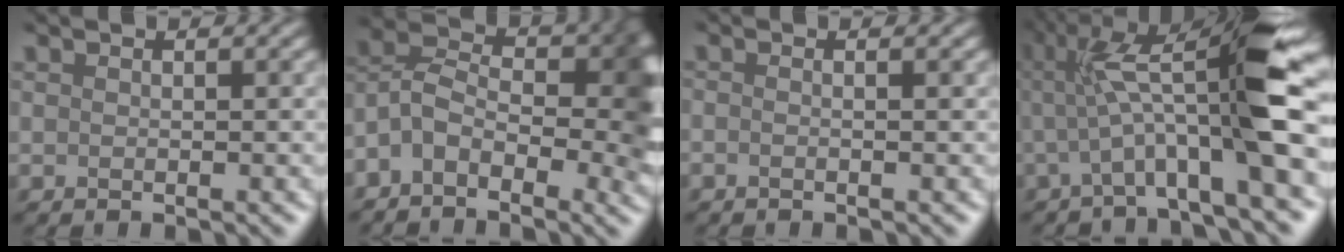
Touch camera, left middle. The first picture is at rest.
{"total": 8.0, "force": [-3.2, 4.7, 5.6], "torque": [-0.084, 0.003, -0.071]}
{"total": 0.8, "force": [-0.5, 0.2, 0.5], "torque": [-0.001, -0.005, -0.017]}
{"total": 10.2, "force": [0.7, 1.7, 10.0], "torque": [-0.178, 0.020, 0.014]}